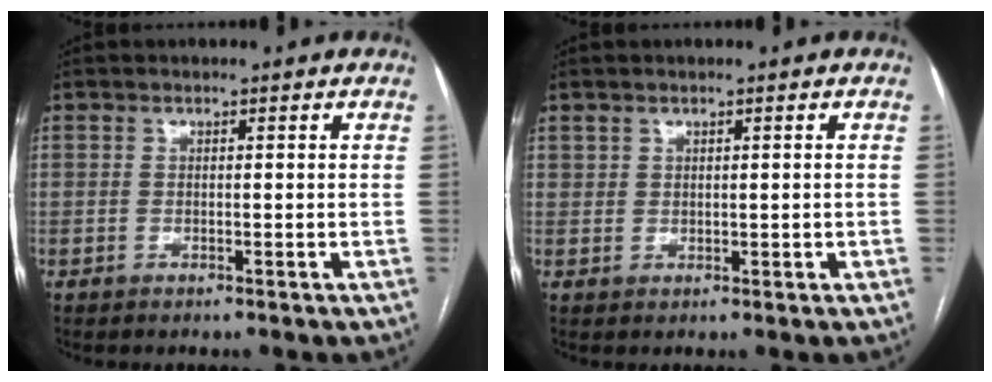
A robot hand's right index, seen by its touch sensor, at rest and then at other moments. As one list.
[{"total": 0.9, "force": [0.6, 0.7, 0.1], "torque": [0.003, 0.000, 0.012]}]